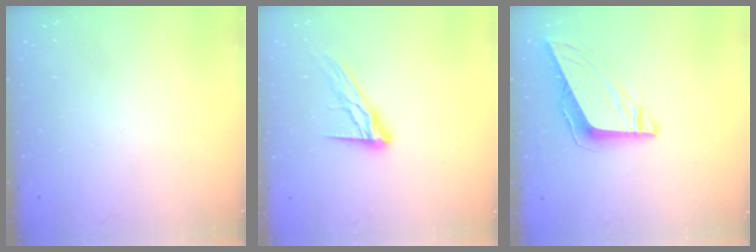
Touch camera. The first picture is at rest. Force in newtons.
{"total": 11.6, "press": 11.6, "slide": 0.9}
{"total": 8.8, "press": 8.7, "slide": 1.4}